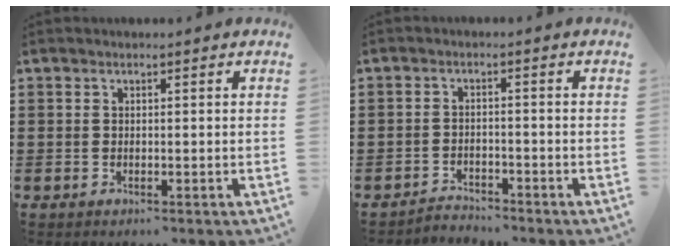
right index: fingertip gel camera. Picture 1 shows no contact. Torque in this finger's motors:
{"motor_torque": [-0.69, 1.45, -1.05, -0.21]}